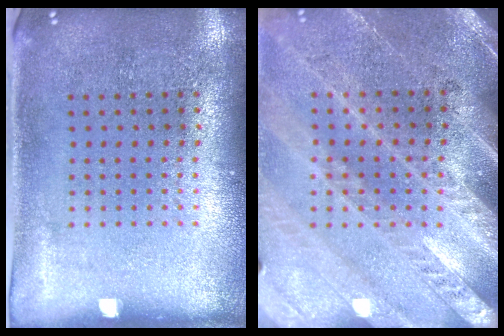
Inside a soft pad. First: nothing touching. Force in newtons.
{"total": 3.0, "press": 2.7, "slide": 1.2}